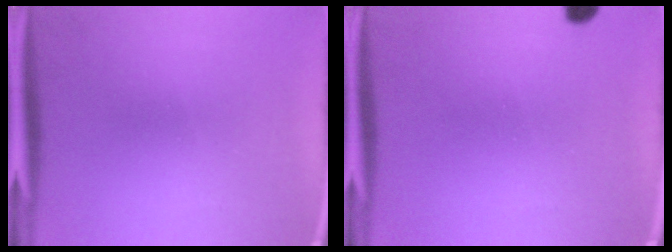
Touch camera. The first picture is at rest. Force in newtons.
{"total": 1.8}